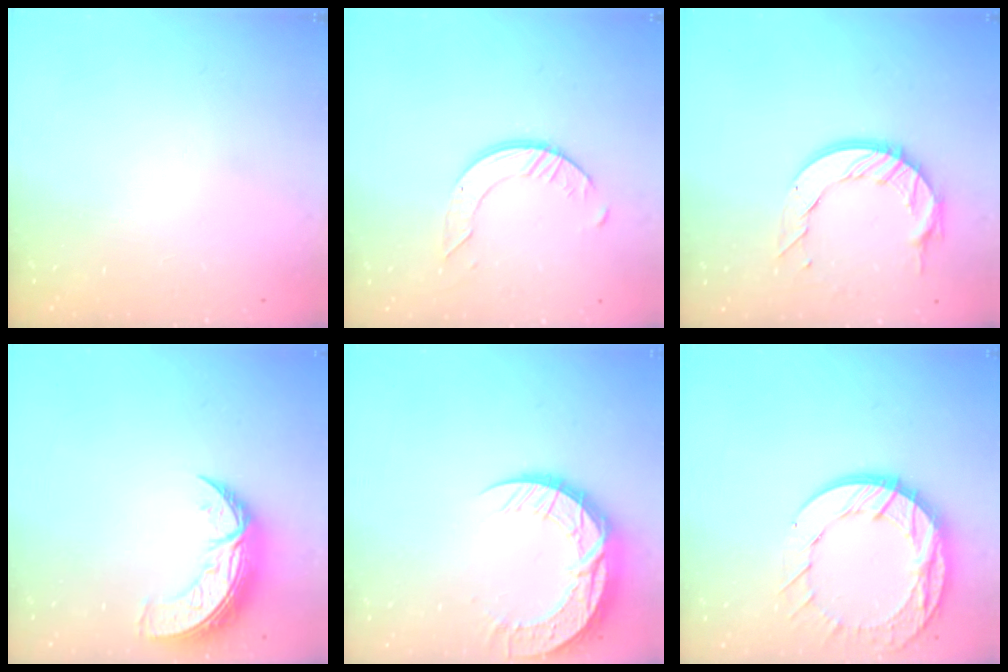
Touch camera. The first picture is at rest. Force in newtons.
{"total": 6.5, "press": 6.5, "slide": 0.6}
{"total": 12.5, "press": 12.4, "slide": 0.9}
{"total": 9.7, "press": 9.7, "slide": 0.8}
{"total": 15.6, "press": 15.6, "slide": 1.1}
{"total": 16.4, "press": 16.4, "slide": 1.3}